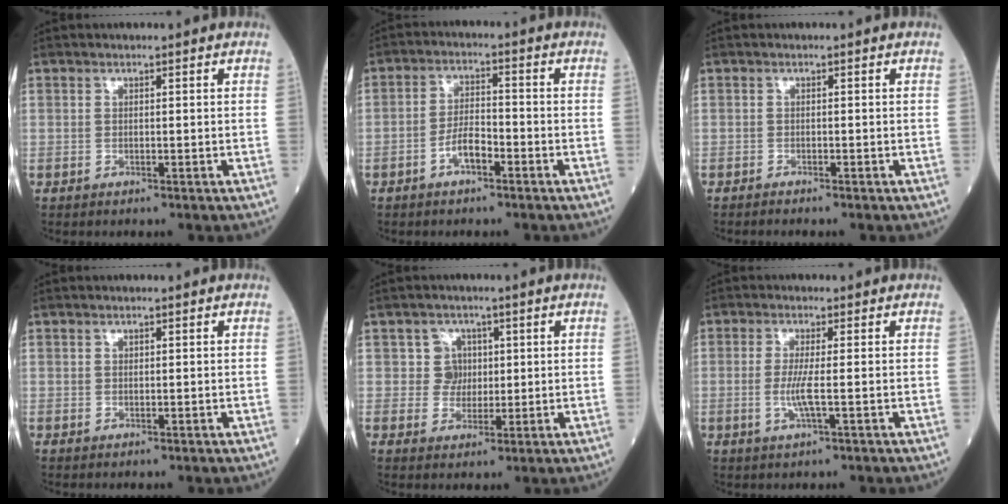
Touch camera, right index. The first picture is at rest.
{"total": 4.4, "force": [-2.4, 1.5, 3.4], "torque": [-0.064, 0.010, -0.047]}
{"total": 1.0, "force": [-1.0, -0.1, 0.4], "torque": [-0.007, -0.001, -0.015]}
{"total": 0.0}
{"total": 3.6, "force": [0.8, 3.5, 0.4], "torque": [0.002, 0.007, 0.010]}
{"total": 3.6, "force": [-0.6, 0.0, 3.5], "torque": [-0.077, -0.007, -0.015]}